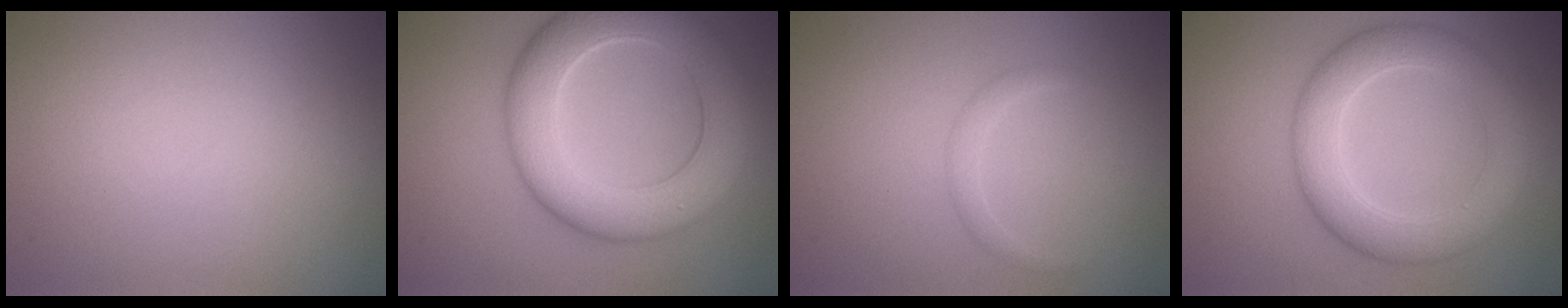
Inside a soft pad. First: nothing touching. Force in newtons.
{"total": 8.7, "press": 8.7, "slide": 0.4}
{"total": 1.0, "press": 1.0, "slide": 0.1}
{"total": 5.7, "press": 5.7, "slide": 0.1}